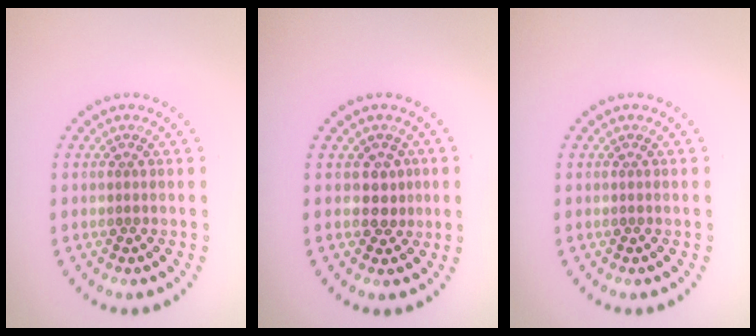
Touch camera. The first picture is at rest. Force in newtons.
{"total": 1.7, "press": 1.4, "slide": 1.0}
{"total": 0.0}